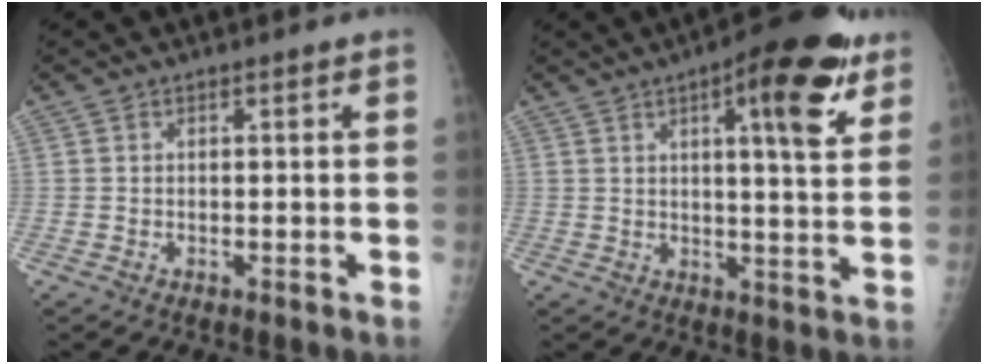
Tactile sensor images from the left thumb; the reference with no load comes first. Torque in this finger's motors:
{"motor_torque": [0.21, 0.42, -0.09, -0.20, 0.15]}